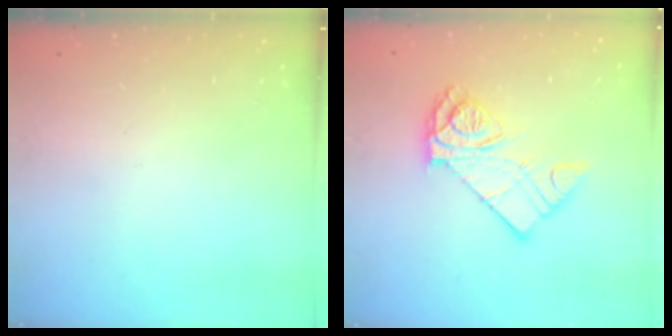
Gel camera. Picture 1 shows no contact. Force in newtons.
{"total": 12.9, "press": 12.9, "slide": 0.7}